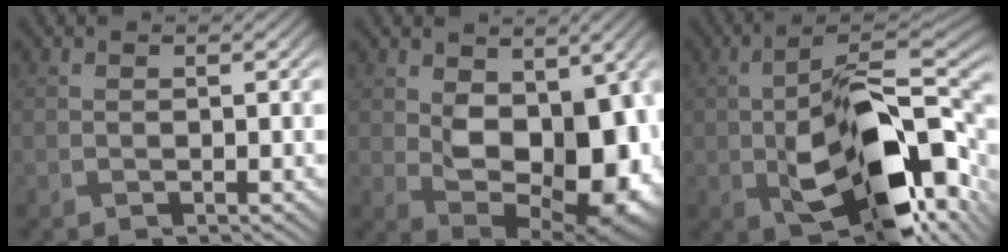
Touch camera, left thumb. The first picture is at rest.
{"total": 13.7, "force": [0.2, 8.4, 10.9], "torque": [-0.156, -0.022, 0.019]}
{"total": 16.5, "force": [-3.8, 8.1, 13.9], "torque": [-0.232, -0.007, -0.057]}